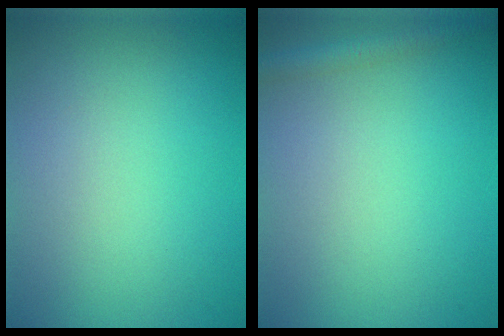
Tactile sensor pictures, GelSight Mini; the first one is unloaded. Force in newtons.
{"total": 1.8, "press": 1.8, "slide": 0.1}